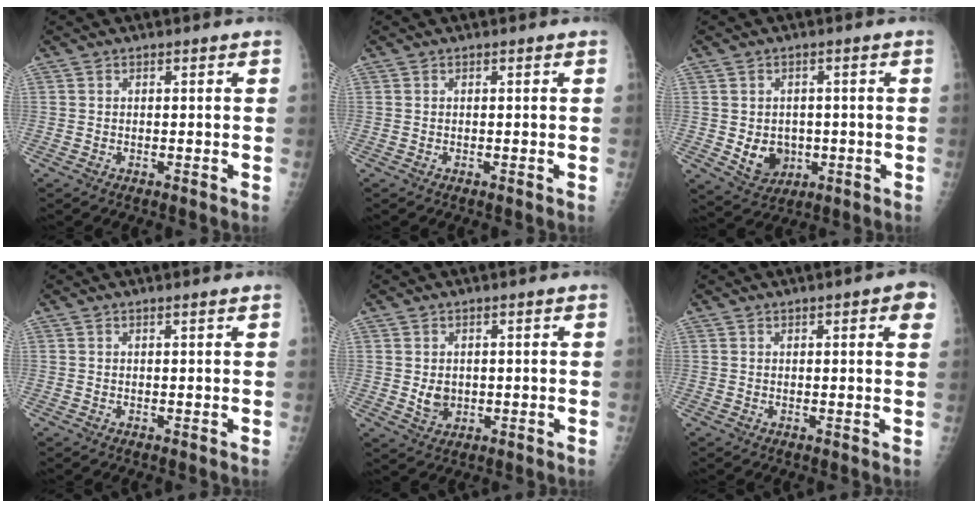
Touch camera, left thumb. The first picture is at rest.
{"total": 0.0}
{"total": 6.7, "force": [-1.0, 5.6, 3.6], "torque": [-0.028, 0.000, 0.000]}
{"total": 0.7, "force": [0.5, 0.0, 0.5], "torque": [-0.009, 0.000, 0.009]}
{"total": 3.6, "force": [0.1, 3.0, 2.1], "torque": [-0.021, -0.005, 0.012]}
{"total": 4.6, "force": [2.0, 1.3, 3.9], "torque": [-0.036, -0.002, 0.018]}